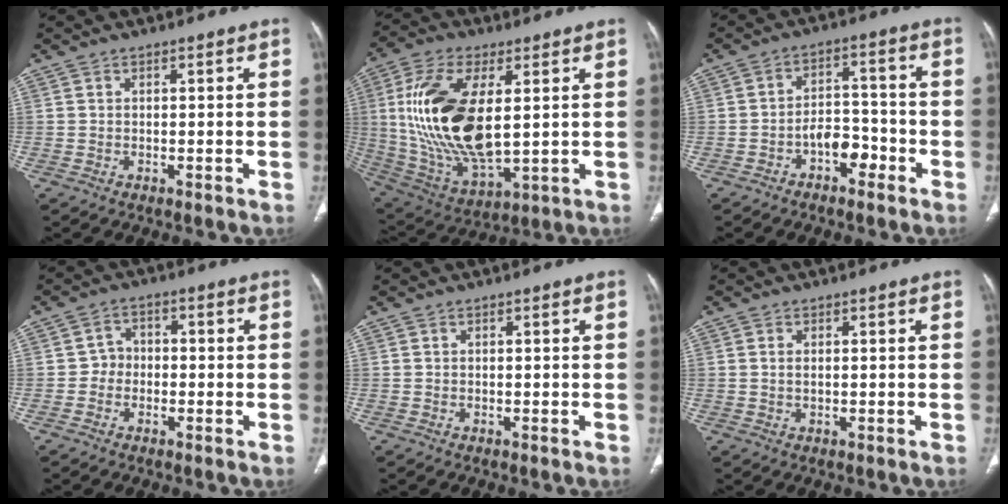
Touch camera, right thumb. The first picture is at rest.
{"total": 21.7, "force": [3.0, 10.2, 18.9], "torque": [-0.384, -0.020, 0.067]}
{"total": 6.1, "force": [-3.2, 3.6, 3.7], "torque": [-0.036, 0.038, -0.057]}
{"total": 3.5, "force": [-1.0, 3.1, 1.3], "torque": [0.001, 0.016, -0.028]}
{"total": 0.0}
{"total": 1.0, "force": [0.2, 0.5, 0.9], "torque": [-0.021, 0.002, 0.008]}